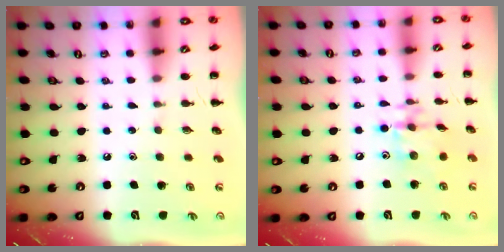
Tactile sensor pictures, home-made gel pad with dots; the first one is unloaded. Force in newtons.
{"total": 11.4, "press": 11.4, "slide": 1.4}